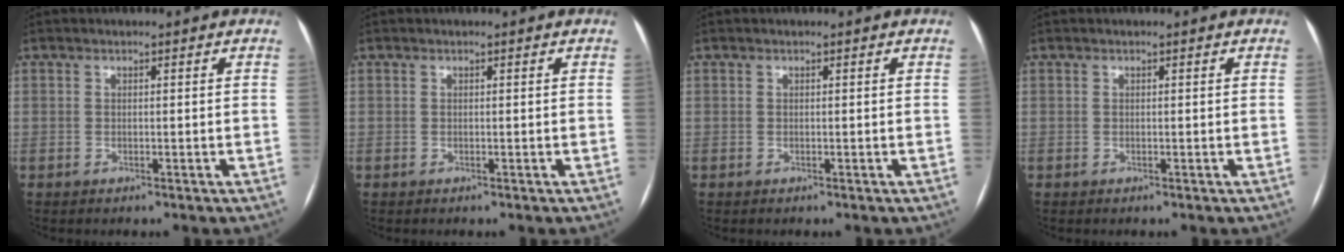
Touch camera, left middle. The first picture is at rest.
{"total": 0.0}
{"total": 0.0}
{"total": 0.0}